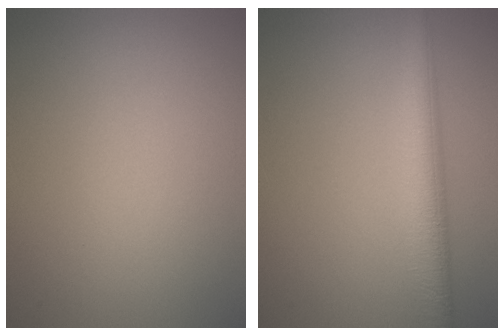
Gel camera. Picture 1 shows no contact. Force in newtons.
{"total": 5.1, "press": 5.1, "slide": 0.2}